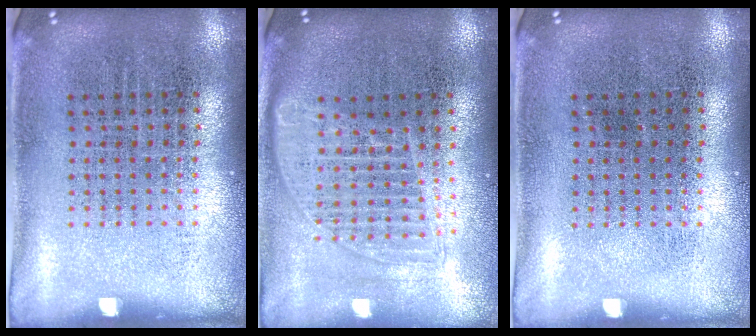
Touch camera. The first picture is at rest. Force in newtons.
{"total": 1.6, "press": 1.4, "slide": 0.8}
{"total": 0.0}